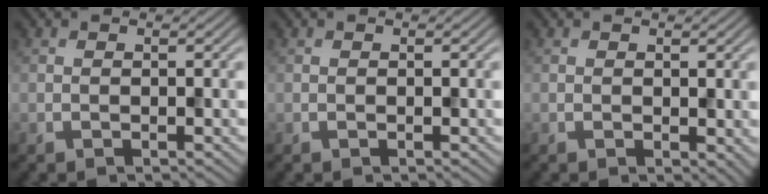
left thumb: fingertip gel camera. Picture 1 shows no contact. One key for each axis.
{"total": 0.0}
{"total": 1.2, "fx": 0.1, "fy": 0.8, "fz": 0.9, "tx": -0.011, "ty": -0.004, "tz": 0.006}